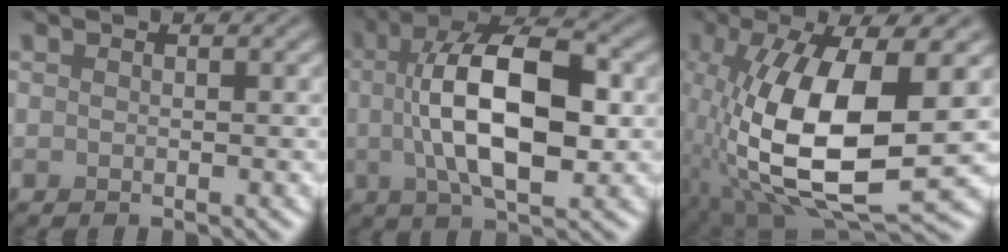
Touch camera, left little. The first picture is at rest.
{"total": 10.7, "force": [0.5, 4.5, 9.6], "torque": [-0.166, 0.012, 0.005]}
{"total": 12.3, "force": [-1.0, 4.6, 11.4], "torque": [-0.230, -0.012, -0.013]}